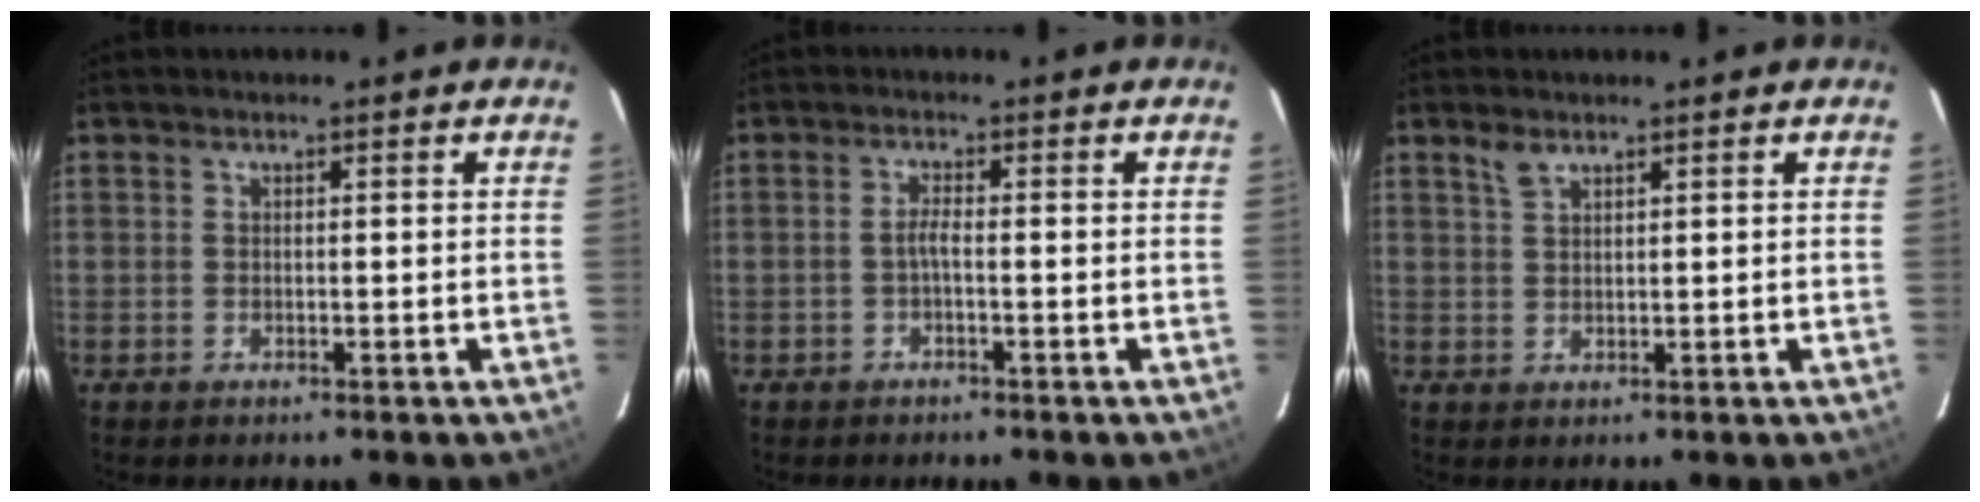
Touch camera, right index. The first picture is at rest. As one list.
[{"total": 1.5, "force": [-0.7, 0.0, 1.3], "torque": [-0.027, 0.003, -0.015]}, {"total": 2.1, "force": [1.6, 0.8, 1.1], "torque": [-0.021, 0.004, 0.032]}]